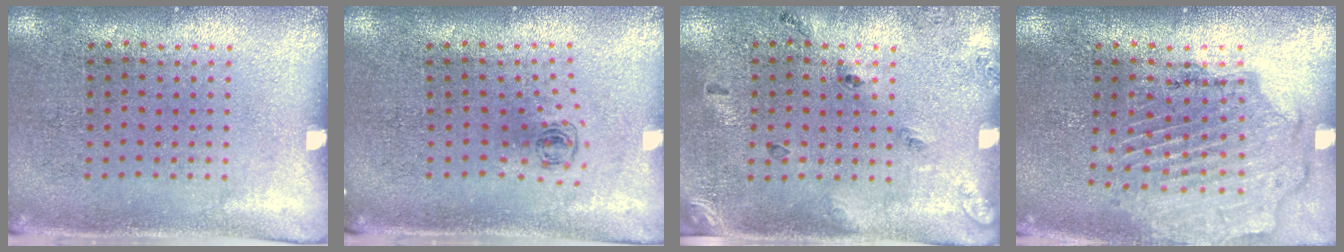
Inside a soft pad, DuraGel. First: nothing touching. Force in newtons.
{"total": 0.5, "press": 0.3, "slide": 0.4}
{"total": 1.8, "press": 1.1, "slide": 1.5}
{"total": 1.6, "press": 1.6, "slide": 0.3}